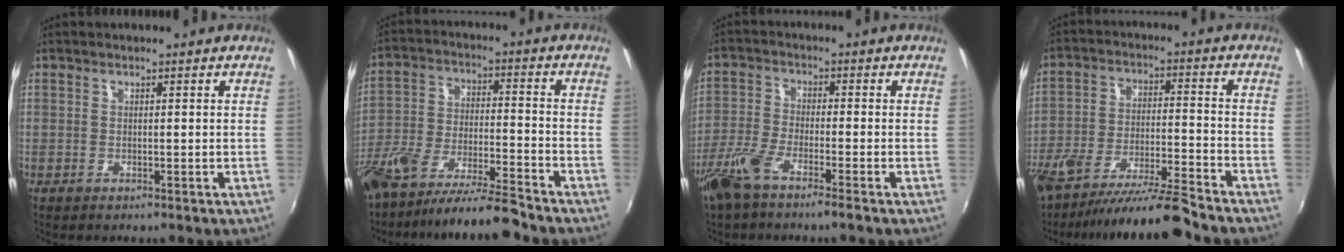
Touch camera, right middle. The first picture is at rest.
{"total": 14.7, "force": [-12.3, 1.9, 7.7], "torque": [-0.158, -0.026, -0.215]}
{"total": 9.3, "force": [-6.8, 0.5, 6.2], "torque": [-0.140, -0.023, -0.133]}
{"total": 15.0, "force": [-13.0, 0.5, 7.4], "torque": [-0.152, -0.028, -0.219]}